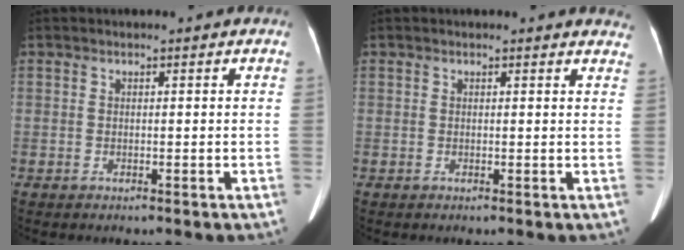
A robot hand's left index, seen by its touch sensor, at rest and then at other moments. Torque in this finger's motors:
{"motor_torque": [0.02, 0.02, -0.03, 0.00]}